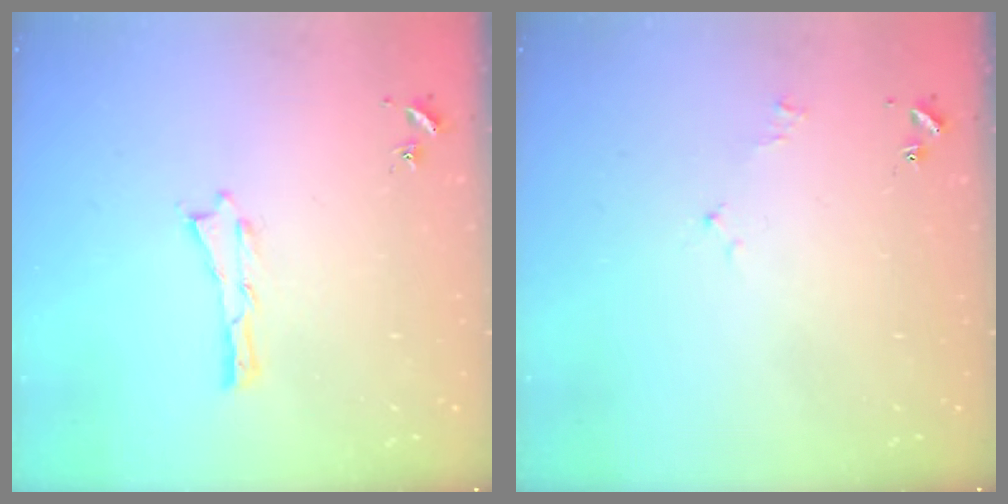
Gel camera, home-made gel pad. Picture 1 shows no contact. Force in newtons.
{"total": 1.6, "press": 1.5, "slide": 0.3}